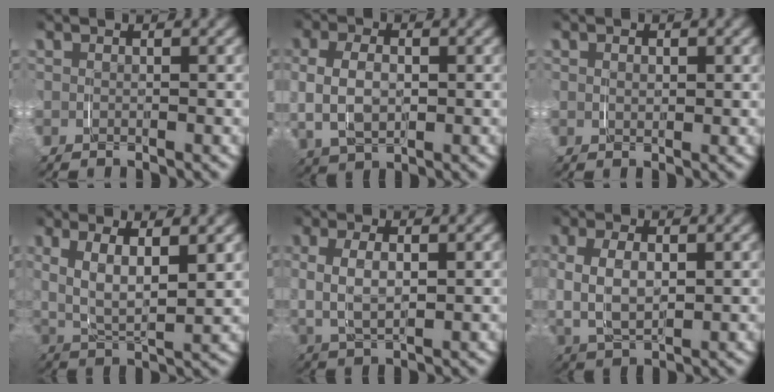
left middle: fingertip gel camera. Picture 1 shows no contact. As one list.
[{"total": 6.1, "force": [0.4, 4.4, 4.1], "torque": [-0.098, -0.002, 0.013]}, {"total": 0.9, "force": [0.3, 0.6, 0.7], "torque": [-0.010, -0.004, 0.009]}, {"total": 5.7, "force": [1.3, 2.8, 4.8], "torque": [-0.099, -0.008, 0.027]}, {"total": 4.7, "force": [0.6, 2.9, 3.7], "torque": [-0.090, 0.000, 0.017]}, {"total": 5.8, "force": [0.6, 4.0, 4.2], "torque": [-0.101, -0.004, 0.018]}]